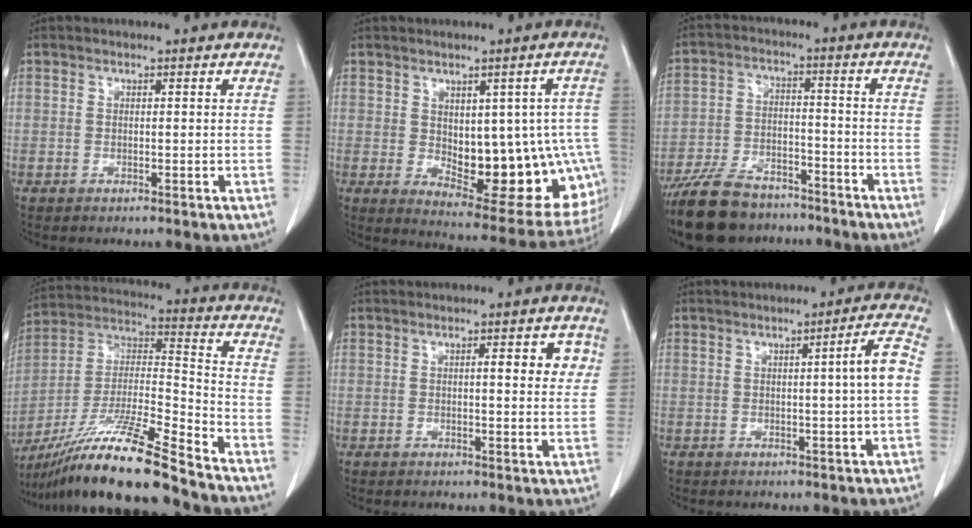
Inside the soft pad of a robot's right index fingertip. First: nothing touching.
{"total": 17.8, "force": [-2.1, 8.0, 15.8], "torque": [-0.144, 0.011, -0.001]}
{"total": 14.5, "force": [-11.9, 6.2, 5.6], "torque": [-0.107, 0.003, -0.195]}
{"total": 19.8, "force": [-15.8, 0.0, 12.0], "torque": [-0.246, -0.021, -0.293]}
{"total": 4.3, "force": [1.3, 1.2, 3.9], "torque": [-0.048, 0.003, 0.013]}
{"total": 4.5, "force": [-0.1, -0.8, 4.4], "torque": [-0.063, 0.001, 0.000]}